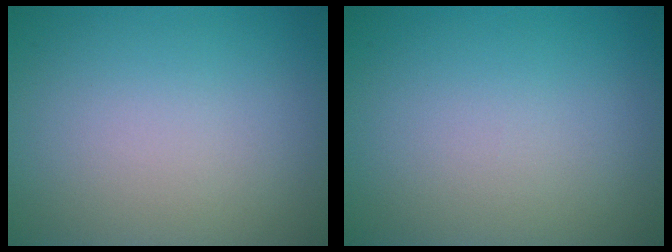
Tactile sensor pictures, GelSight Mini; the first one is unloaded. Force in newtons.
{"total": 0.0}